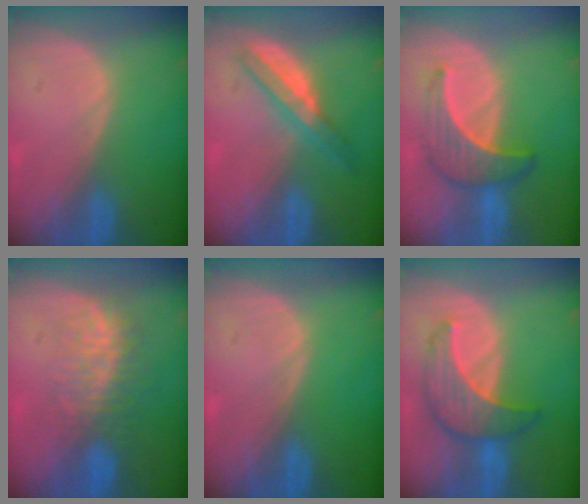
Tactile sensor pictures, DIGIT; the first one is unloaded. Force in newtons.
{"total": 4.8, "press": 4.8, "slide": 0.8}
{"total": 6.6, "press": 6.3, "slide": 2.2}
{"total": 7.6, "press": 7.1, "slide": 2.8}
{"total": 0.0}
{"total": 7.3, "press": 7.3, "slide": 0.2}